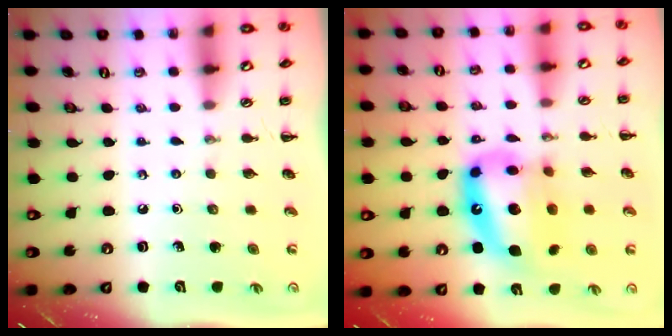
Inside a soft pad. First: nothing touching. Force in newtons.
{"total": 16.8, "press": 16.3, "slide": 4.2}